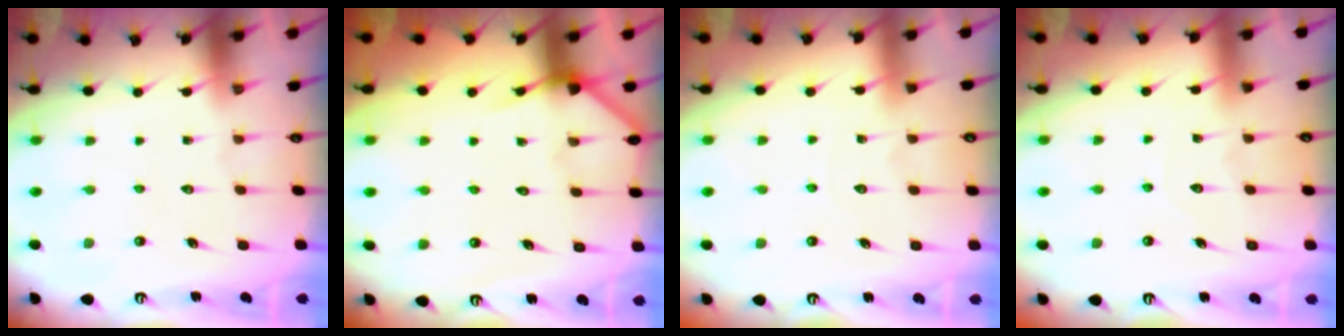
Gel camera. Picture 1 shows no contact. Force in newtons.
{"total": 4.5, "press": 4.5, "slide": 0.3}
{"total": 3.6, "press": 3.6, "slide": 0.4}
{"total": 5.7, "press": 5.7, "slide": 0.5}